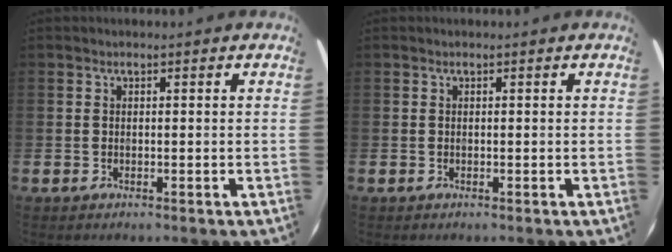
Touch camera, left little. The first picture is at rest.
{"total": 0.0}